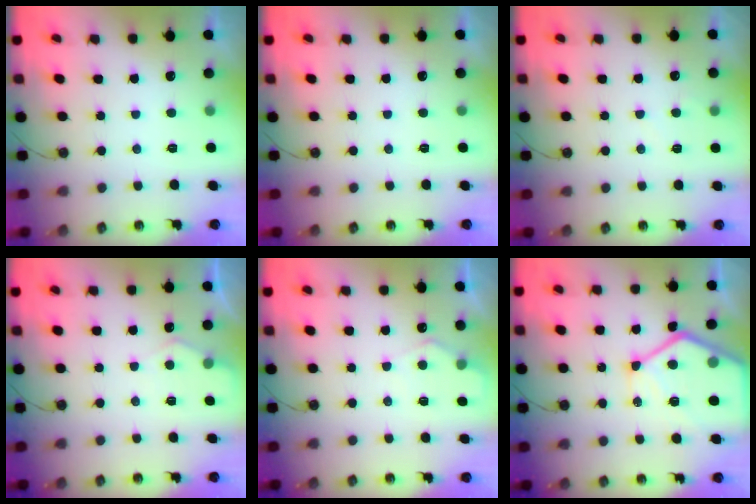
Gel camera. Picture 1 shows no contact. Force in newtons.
{"total": 0.0}
{"total": 2.9, "press": 2.9, "slide": 0.3}
{"total": 4.4, "press": 4.3, "slide": 0.5}
{"total": 5.5, "press": 5.5, "slide": 0.7}
{"total": 18.1, "press": 18.0, "slide": 1.6}